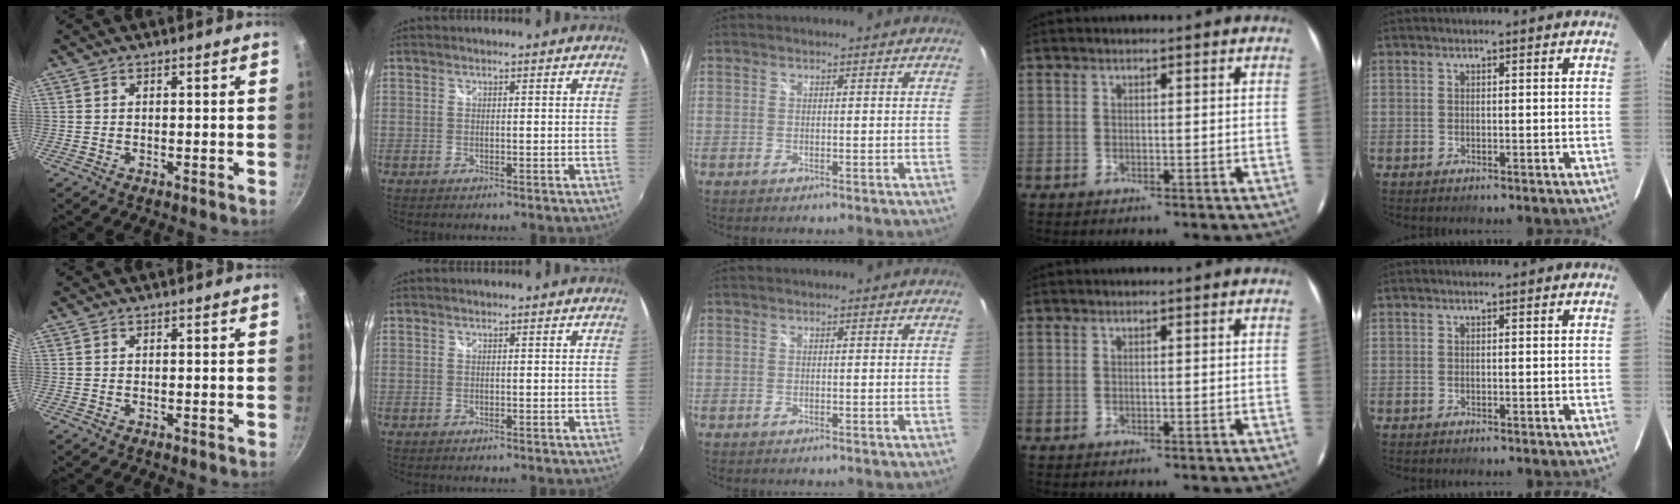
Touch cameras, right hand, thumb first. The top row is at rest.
{}